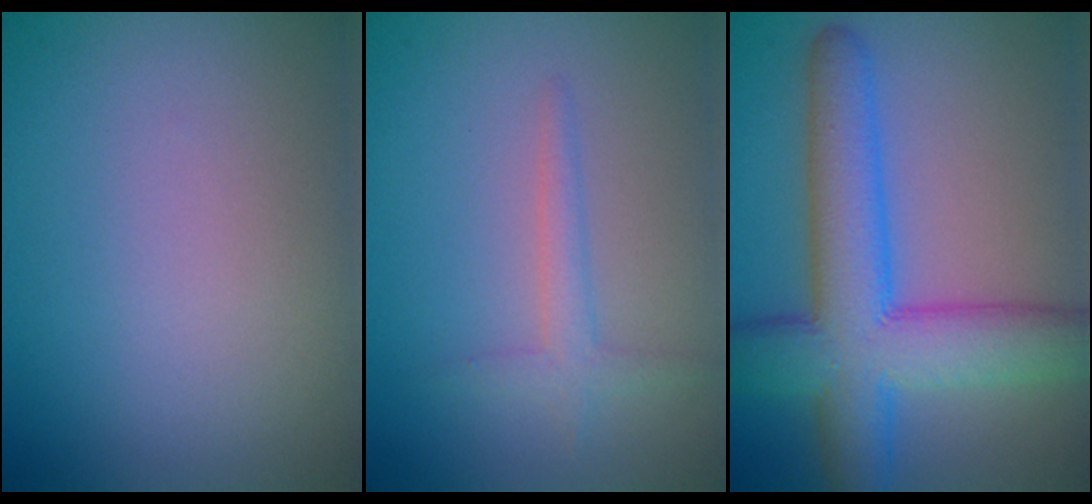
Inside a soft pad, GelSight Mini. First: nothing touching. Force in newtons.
{"total": 1.7, "press": 1.7, "slide": 0.1}
{"total": 9.8, "press": 9.8, "slide": 0.3}